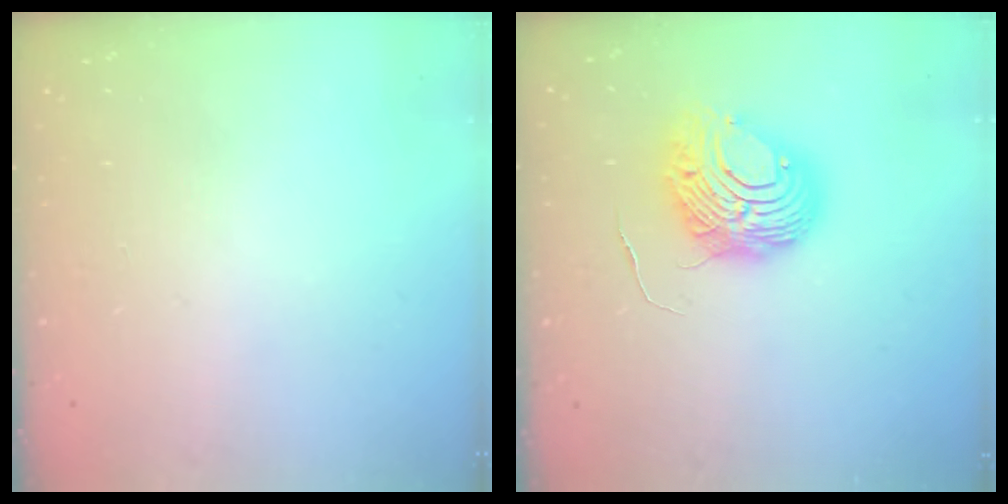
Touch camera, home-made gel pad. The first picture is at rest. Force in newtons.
{"total": 9.7, "press": 9.6, "slide": 1.1}